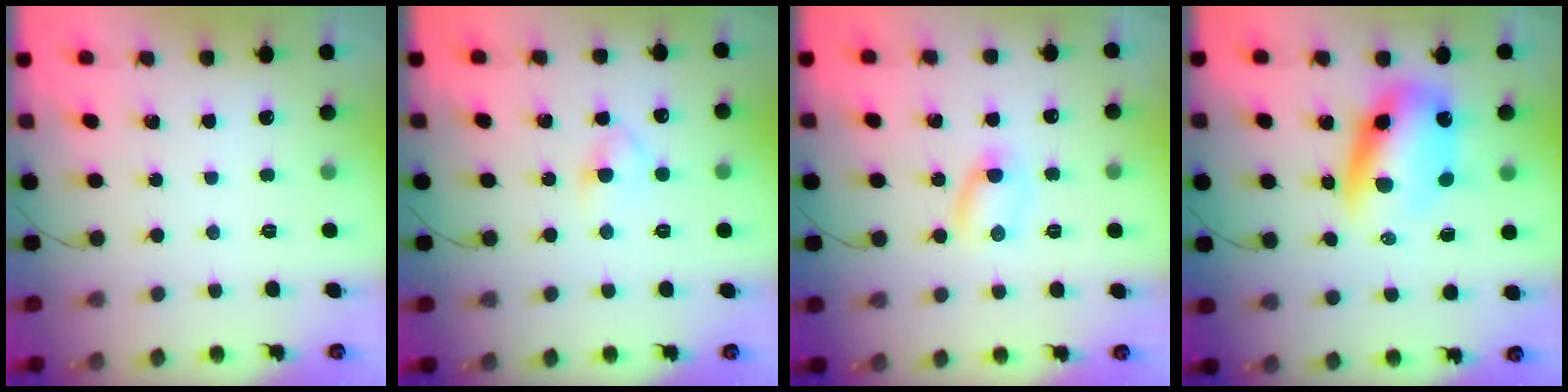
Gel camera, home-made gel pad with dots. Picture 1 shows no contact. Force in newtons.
{"total": 4.0, "press": 3.7, "slide": 1.5}
{"total": 3.7, "press": 3.5, "slide": 1.2}
{"total": 10.6, "press": 10.3, "slide": 2.6}